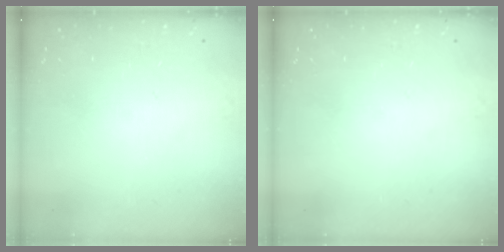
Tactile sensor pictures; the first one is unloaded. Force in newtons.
{"total": 0.0}